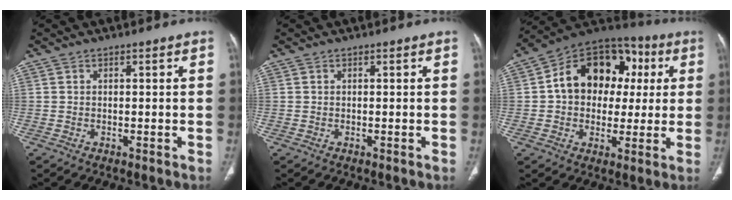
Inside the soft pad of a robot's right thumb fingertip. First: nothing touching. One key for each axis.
{"total": 0.0}
{"total": 18.0, "fx": 2.7, "fy": 13.5, "fz": 11.5, "tx": -0.129, "ty": 0.032, "tz": 0.034}